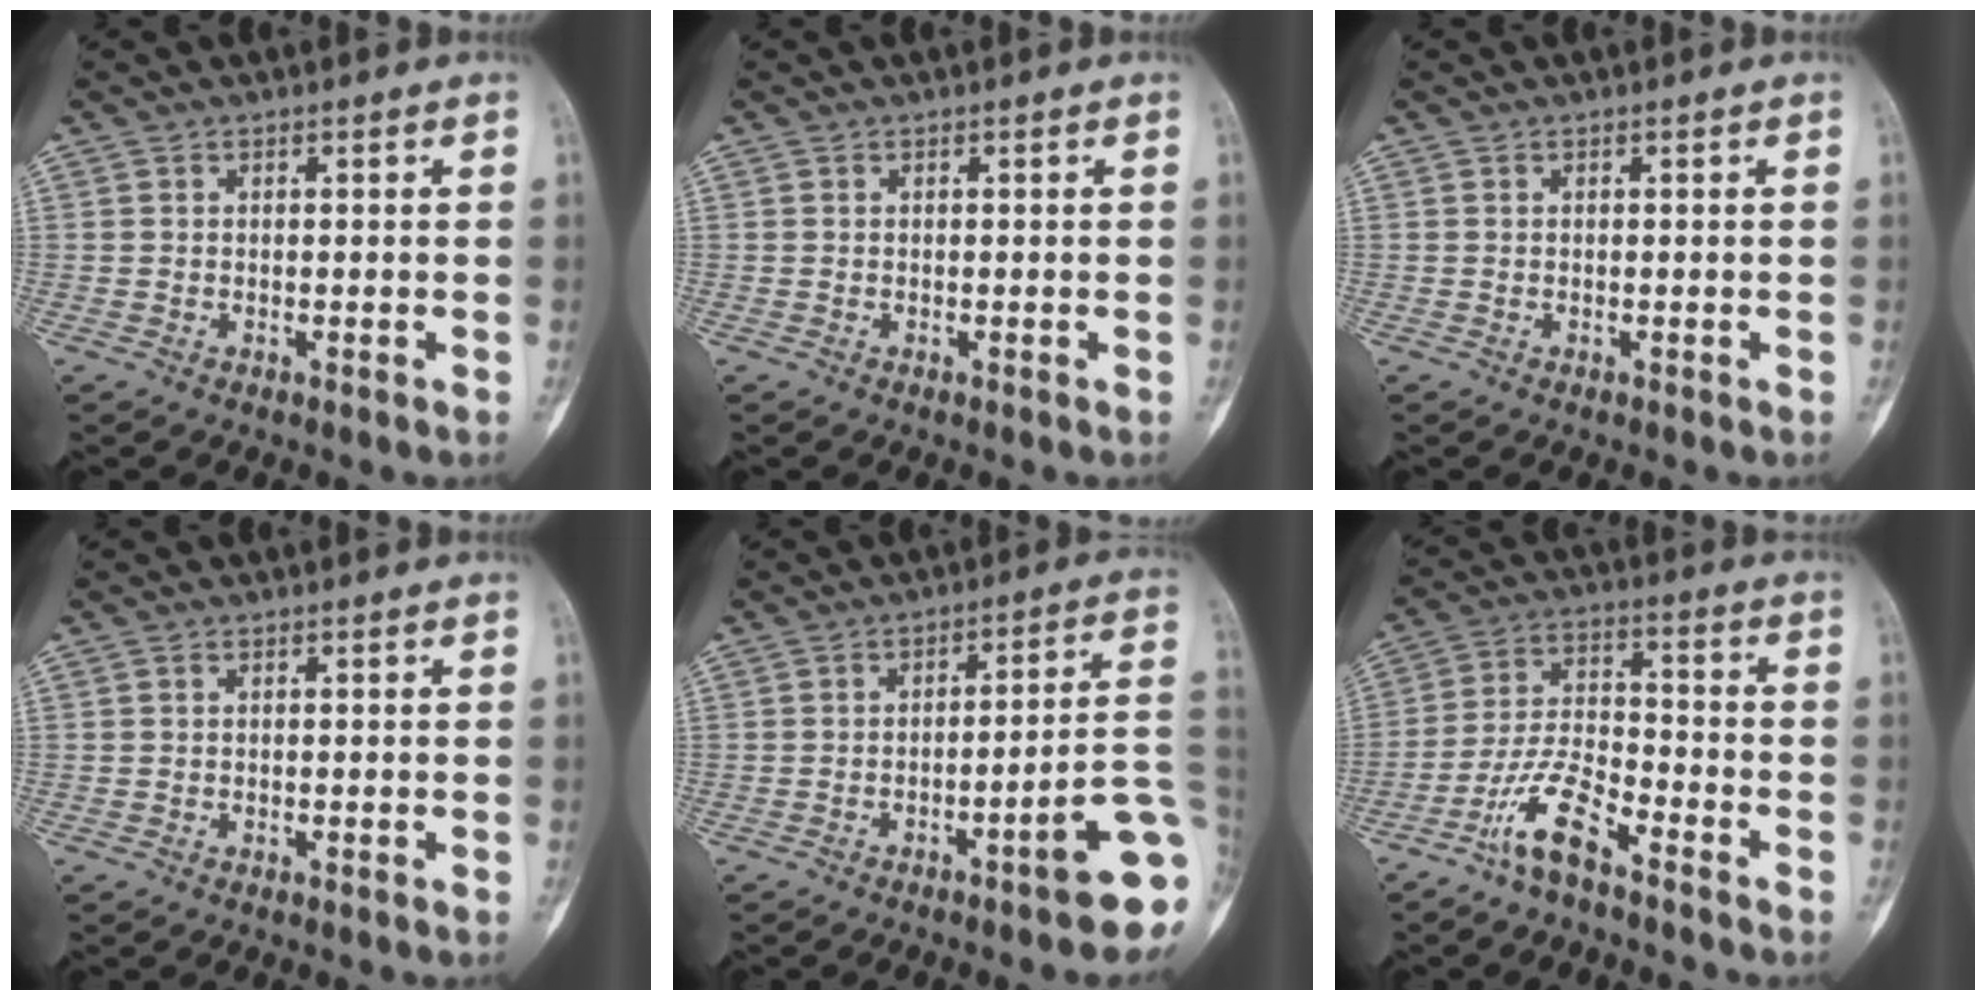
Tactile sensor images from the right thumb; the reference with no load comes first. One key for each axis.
{"total": 0.0}
{"total": 0.0}
{"total": 0.0}
{"total": 12.0, "fx": -4.5, "fy": 1.6, "fz": 11.0, "tx": -0.128, "ty": 0.032, "tz": -0.062}
{"total": 9.6, "fx": -6.7, "fy": 2.7, "fz": 6.3, "tx": -0.133, "ty": 0.051, "tz": -0.136}